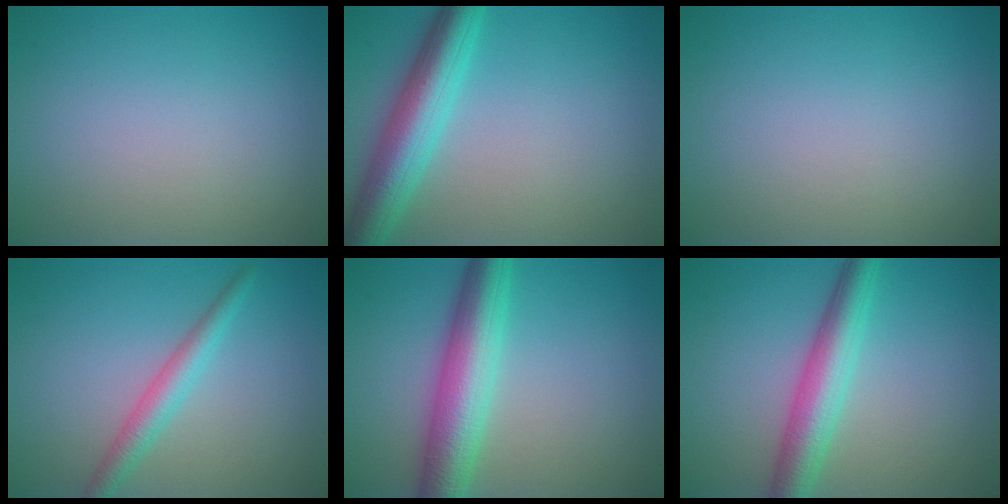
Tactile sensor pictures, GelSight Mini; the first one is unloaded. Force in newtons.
{"total": 6.2, "press": 6.2, "slide": 0.3}
{"total": 0.0}
{"total": 2.7, "press": 2.7, "slide": 0.1}
{"total": 6.7, "press": 6.7, "slide": 0.1}
{"total": 5.0, "press": 5.0, "slide": 0.1}